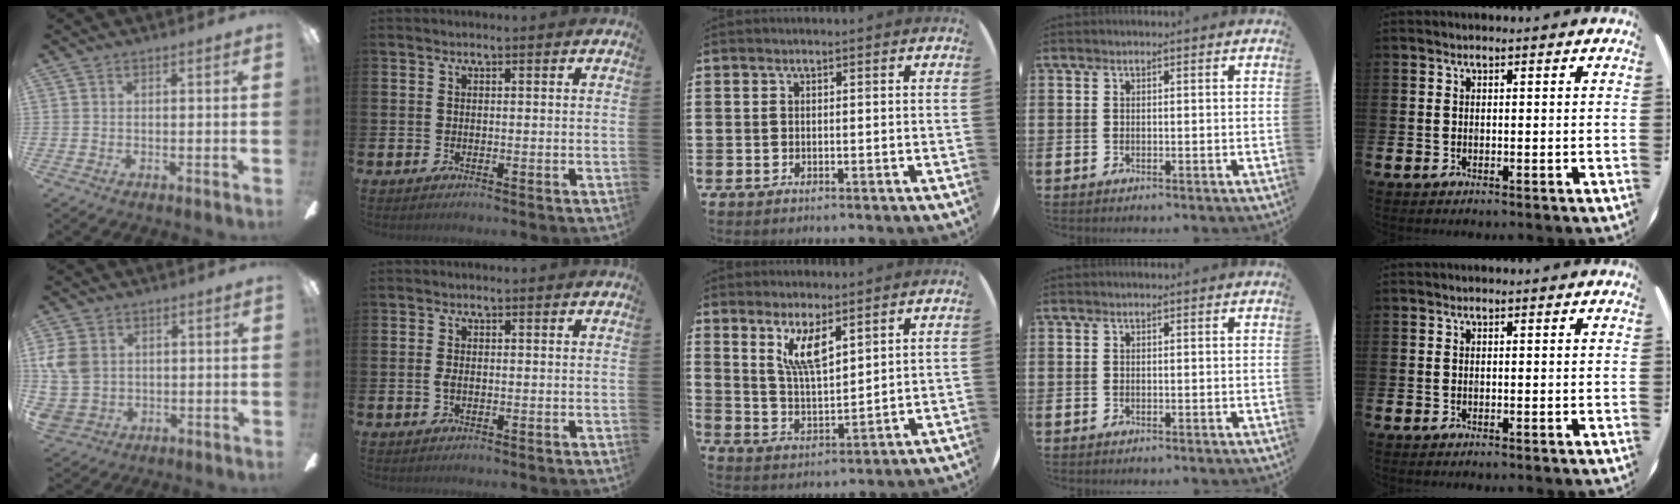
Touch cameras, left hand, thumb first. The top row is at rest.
{"thumb": {"total": 9.6, "force": [2.1, 7.9, 4.9], "torque": [-0.128, 0.009, 0.044]}, "index": {"total": 1.3, "force": [-0.2, 0.7, 1.1], "torque": [-0.025, 0.002, -0.003]}, "middle": {"total": 6.8, "force": [4.6, 1.9, 4.5], "torque": [-0.093, -0.016, 0.079]}}